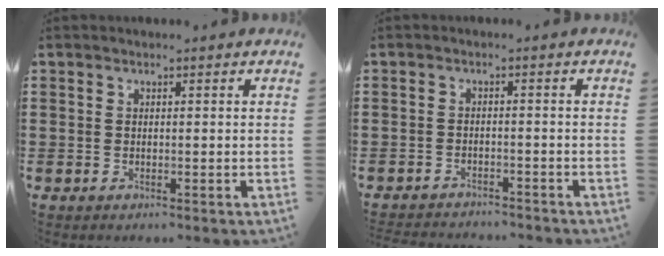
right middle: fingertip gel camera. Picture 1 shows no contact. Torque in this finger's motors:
{"motor_torque": [0.10, 0.03, 0.05, 0.07]}